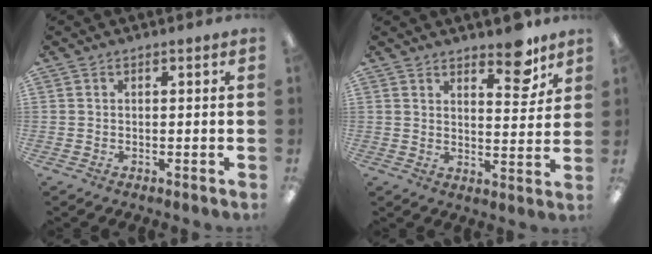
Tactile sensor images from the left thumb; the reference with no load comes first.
{"total": 8.6, "force": [6.7, 3.2, 4.3], "torque": [-0.030, -0.048, 0.108]}